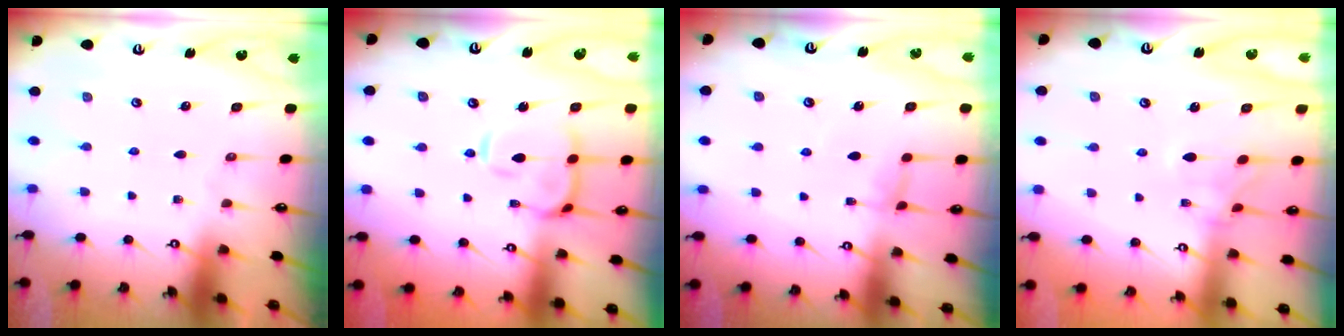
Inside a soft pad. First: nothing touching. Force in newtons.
{"total": 7.8, "press": 7.7, "slide": 1.3}
{"total": 1.5, "press": 1.5, "slide": 0.4}
{"total": 1.0, "press": 0.6, "slide": 0.9}